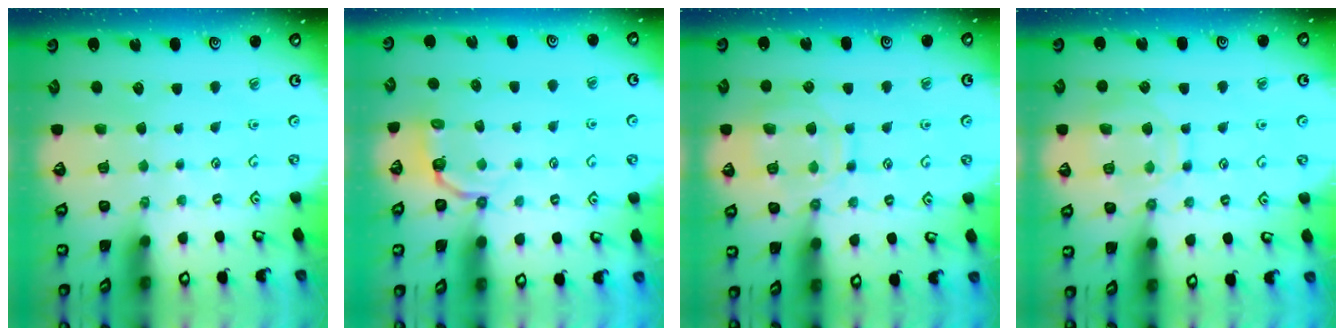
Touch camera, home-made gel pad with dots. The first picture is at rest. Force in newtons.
{"total": 3.5, "press": 1.7, "slide": 3.1}
{"total": 12.8, "press": 12.7, "slide": 1.2}
{"total": 11.7, "press": 11.7, "slide": 1.1}